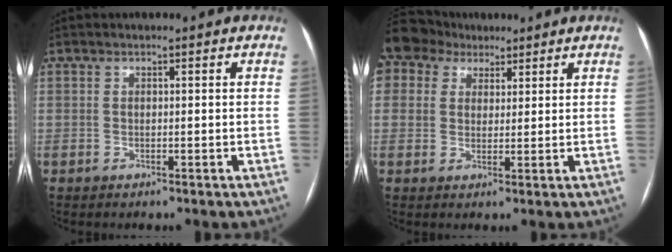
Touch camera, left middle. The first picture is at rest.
{"total": 8.8, "force": [5.8, 6.4, 1.8], "torque": [-0.042, 0.043, 0.111]}